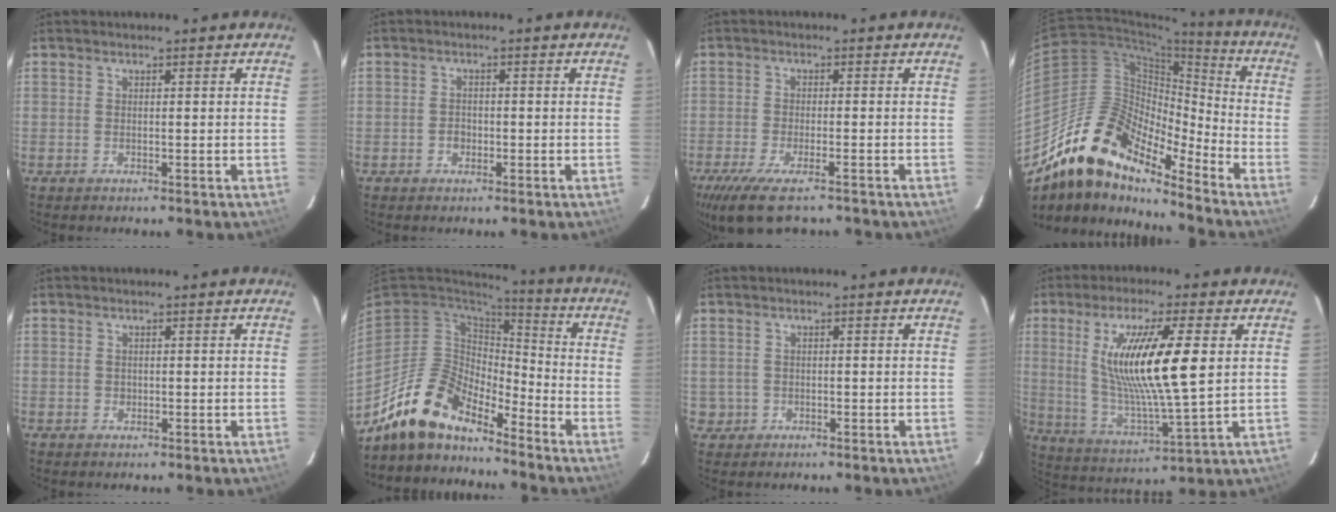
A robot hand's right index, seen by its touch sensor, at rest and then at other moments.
{"total": 1.8, "force": [-0.7, 1.5, 0.8], "torque": [-0.016, 0.005, -0.010]}
{"total": 10.9, "force": [-8.0, 2.9, 6.8], "torque": [-0.161, -0.041, -0.142]}
{"total": 17.8, "force": [-14.4, 6.1, 8.5], "torque": [-0.142, 0.006, -0.278]}
{"total": 0.8, "force": [-0.1, 0.8, 0.2], "torque": [-0.001, 0.001, -0.001]}
{"total": 14.3, "force": [-12.1, 5.2, 5.7], "torque": [-0.119, 0.007, -0.232]}
{"total": 2.3, "force": [-0.3, 2.2, 0.0], "torque": [0.002, 0.008, 0.001]}
{"total": 16.7, "force": [3.6, 2.1, 16.2], "torque": [-0.302, -0.012, 0.078]}